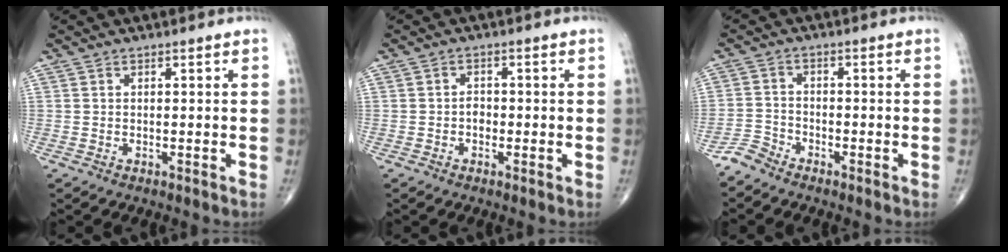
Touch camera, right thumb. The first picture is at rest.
{"total": 1.8, "force": [-0.6, 1.3, 1.1], "torque": [-0.008, 0.006, -0.014]}
{"total": 3.1, "force": [-3.0, 1.0, 0.2], "torque": [-0.005, -0.002, -0.068]}